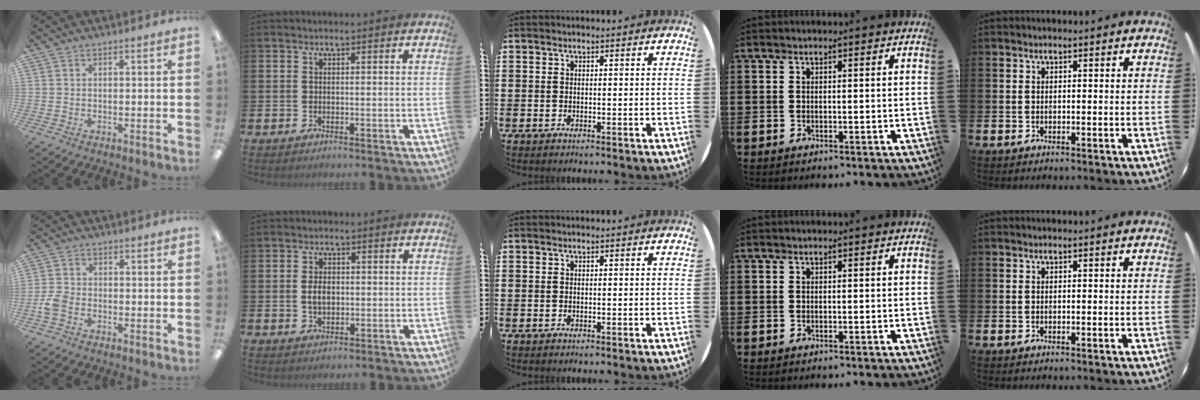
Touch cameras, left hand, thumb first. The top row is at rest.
{"thumb": {"total": 3.7, "force": [-1.6, 2.5, 2.2], "torque": [-0.048, 0.005, -0.031]}, "index": {"total": 2.9, "force": [0.2, 1.9, 2.2], "torque": [-0.020, -0.001, -0.003]}}